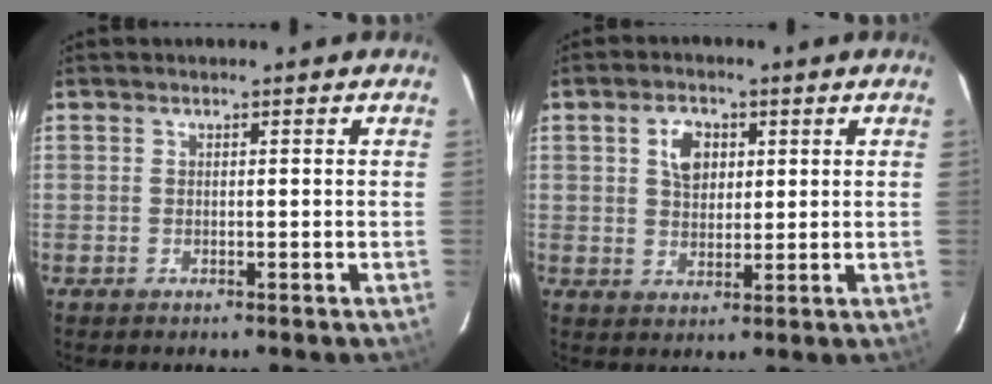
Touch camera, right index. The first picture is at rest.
{"total": 5.3, "force": [1.8, 3.7, 3.4], "torque": [-0.052, 0.014, 0.035]}